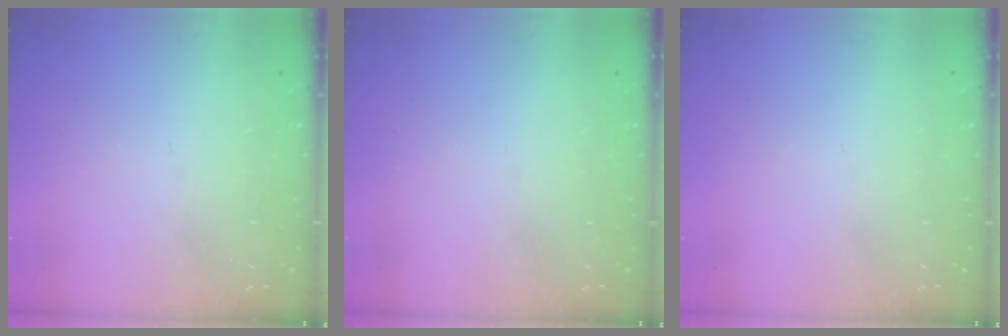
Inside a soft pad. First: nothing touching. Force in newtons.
{"total": 0.0}
{"total": 0.0}